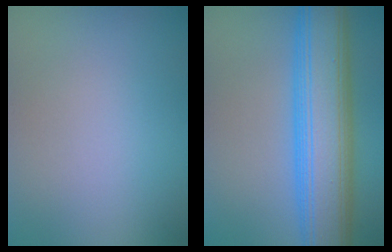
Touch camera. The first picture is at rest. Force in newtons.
{"total": 10.0, "press": 10.0, "slide": 0.1}